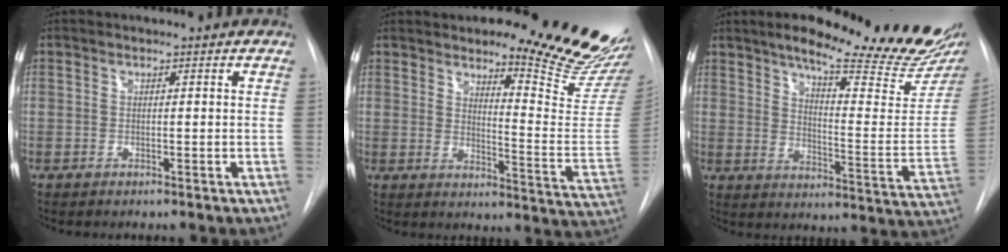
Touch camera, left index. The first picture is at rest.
{"total": 17.6, "force": [15.5, 1.5, 8.2], "torque": [-0.094, -0.125, 0.176]}
{"total": 24.1, "force": [19.8, 2.6, 13.4], "torque": [-0.186, -0.084, 0.246]}